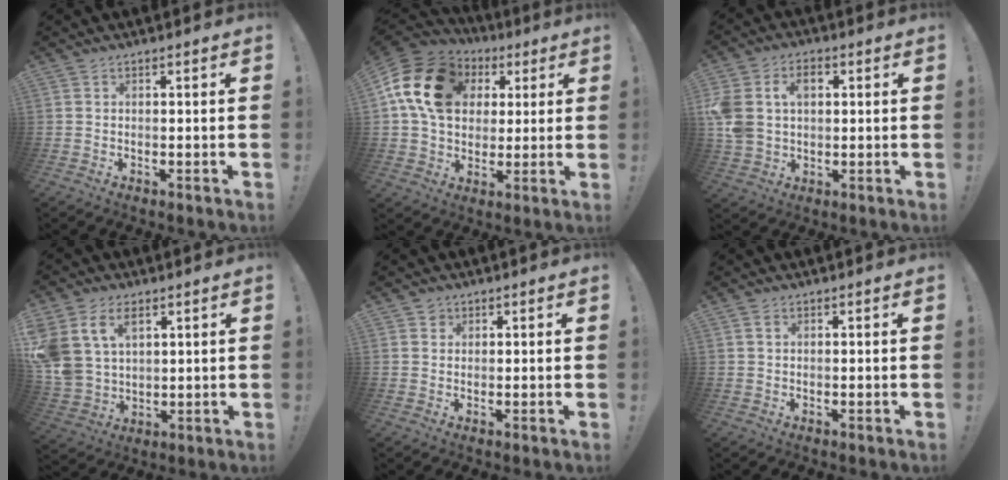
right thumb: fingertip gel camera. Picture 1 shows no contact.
{"total": 19.7, "force": [6.4, 14.1, 12.1], "torque": [-0.202, -0.010, 0.120]}
{"total": 10.6, "force": [2.6, 8.0, 6.5], "torque": [-0.129, 0.002, 0.049]}
{"total": 12.6, "force": [6.2, 8.6, 6.8], "torque": [-0.146, -0.030, 0.124]}
{"total": 1.8, "force": [1.1, 1.3, 0.2], "torque": [0.009, -0.011, 0.017]}
{"total": 1.1, "force": [0.6, 0.7, 0.7], "torque": [-0.006, -0.001, 0.010]}